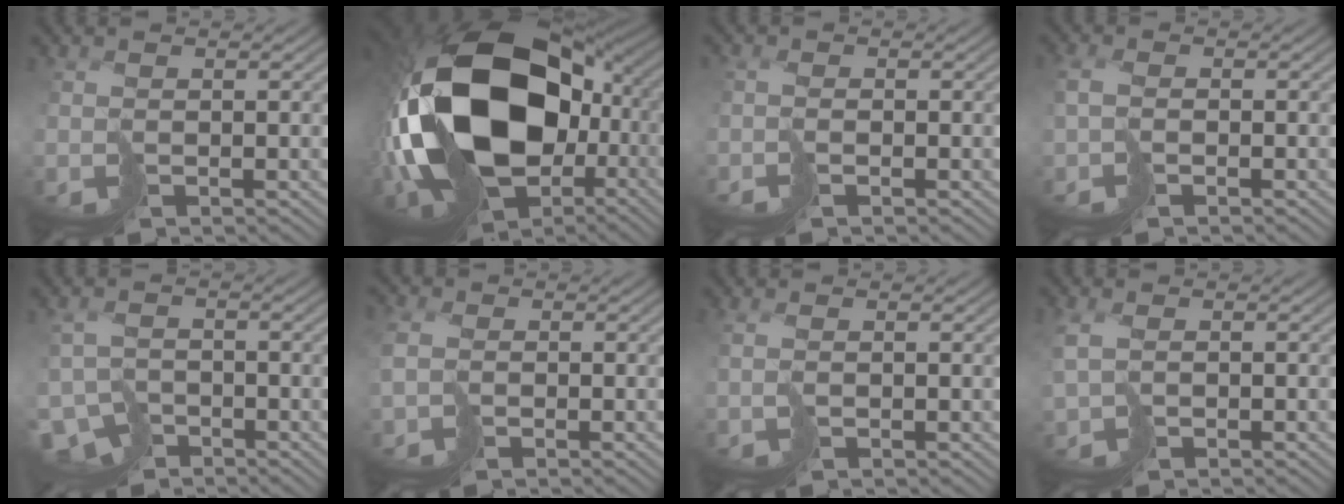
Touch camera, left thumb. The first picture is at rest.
{"total": 22.0, "force": [-0.3, 15.0, 16.1], "torque": [-0.384, -0.037, 0.024]}
{"total": 0.8, "force": [-0.8, 0.1, 0.2], "torque": [0.008, 0.009, -0.018]}
{"total": 2.4, "force": [-0.7, 1.5, 1.7], "torque": [-0.037, 0.009, -0.014]}
{"total": 4.7, "force": [-3.5, 2.4, 2.0], "torque": [-0.038, -0.009, -0.062]}
{"total": 4.2, "force": [-0.6, 3.2, 2.6], "torque": [-0.091, 0.004, -0.014]}
{"total": 1.1, "force": [0.0, 0.2, 1.1], "torque": [-0.026, 0.002, 0.004]}
{"total": 3.3, "force": [-0.2, 1.9, 2.6], "torque": [-0.060, 0.000, -0.004]}